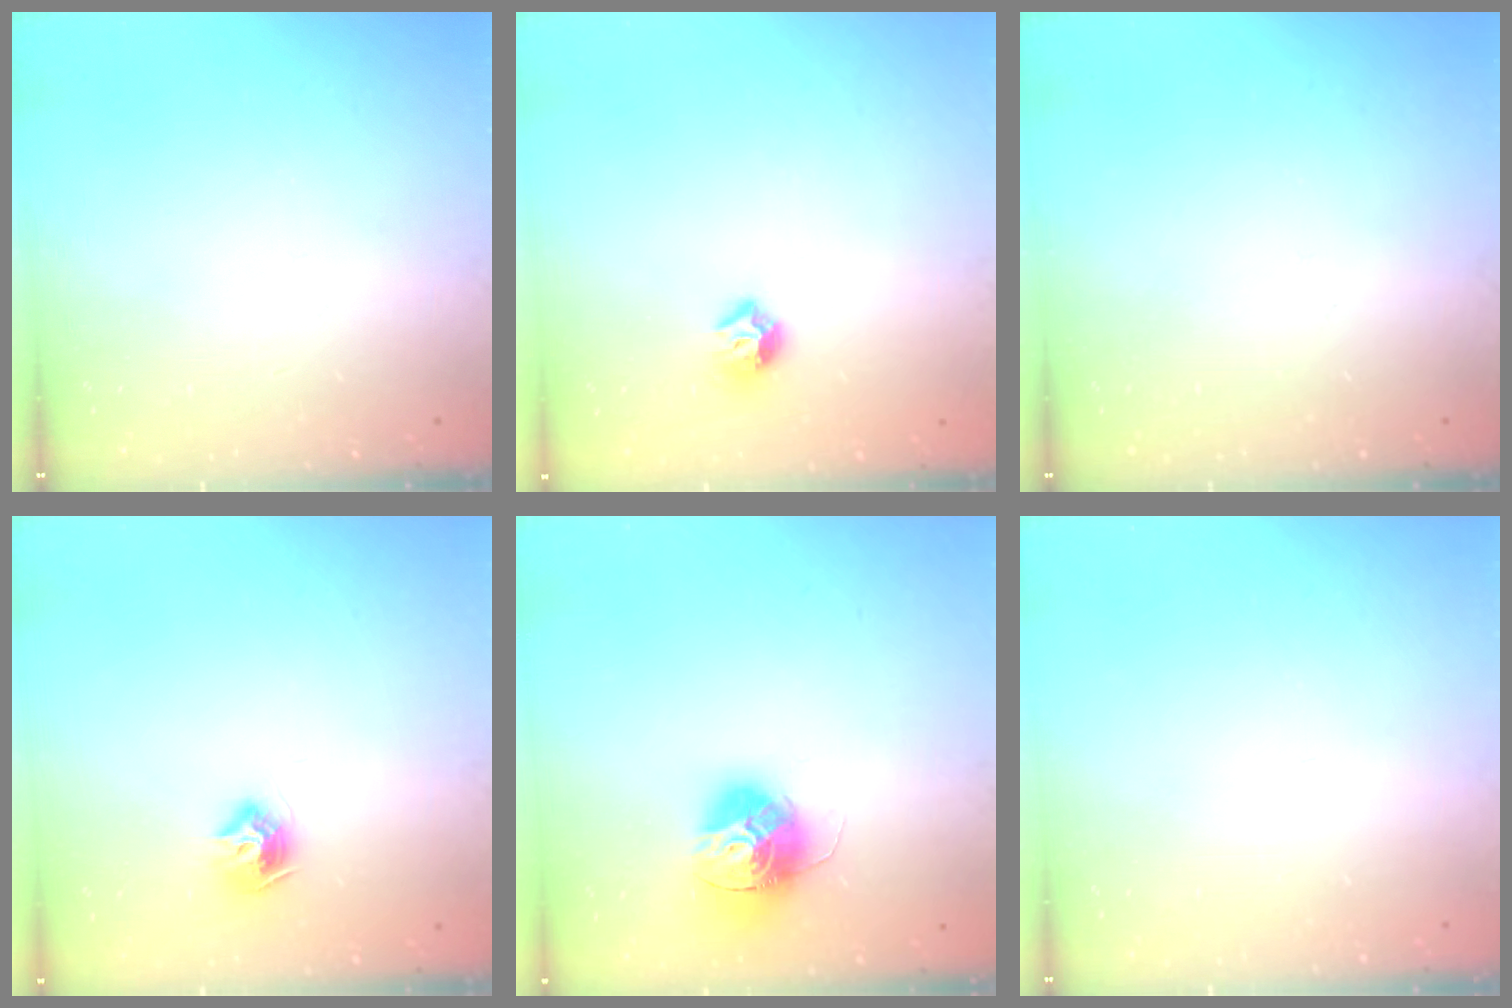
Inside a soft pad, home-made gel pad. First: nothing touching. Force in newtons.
{"total": 7.9, "press": 7.9, "slide": 0.7}
{"total": 0.0}
{"total": 8.7, "press": 8.7, "slide": 0.4}
{"total": 13.7, "press": 13.7, "slide": 1.0}
{"total": 0.0}